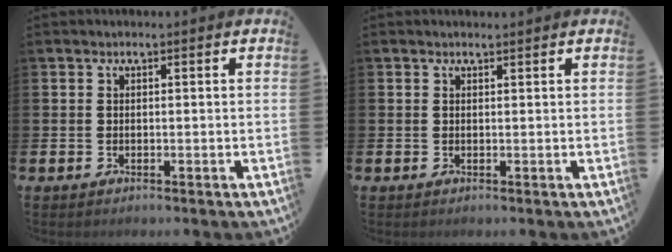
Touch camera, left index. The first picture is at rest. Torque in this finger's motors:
{"motor_torque": [-0.14, 0.13, -0.01, -0.01]}